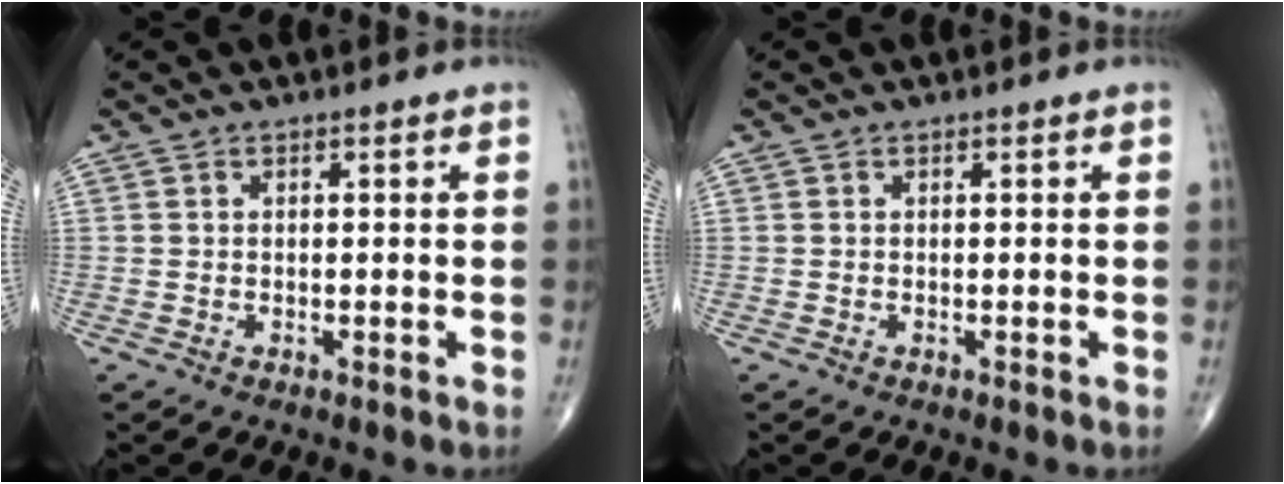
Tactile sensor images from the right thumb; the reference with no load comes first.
{"total": 0.0}